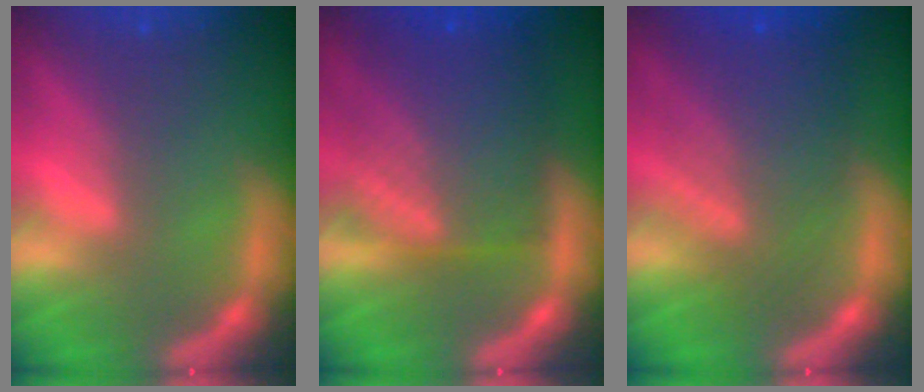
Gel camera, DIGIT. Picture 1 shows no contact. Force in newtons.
{"total": 10.1}
{"total": 8.0}